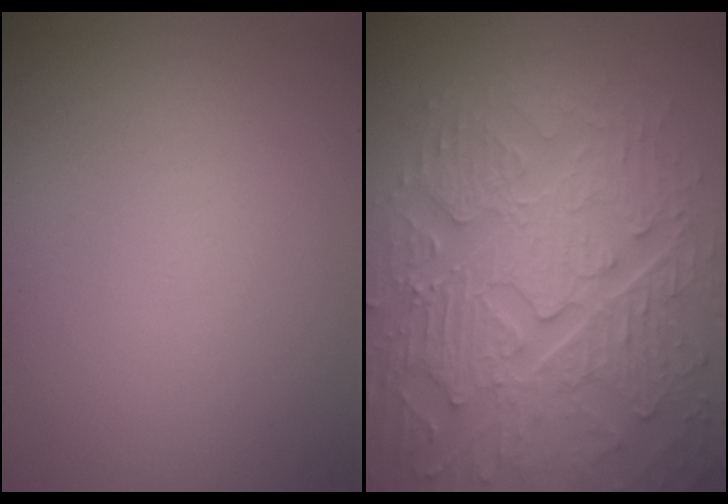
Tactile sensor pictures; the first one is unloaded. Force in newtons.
{"total": 9.3, "press": 6.8, "slide": 6.4}